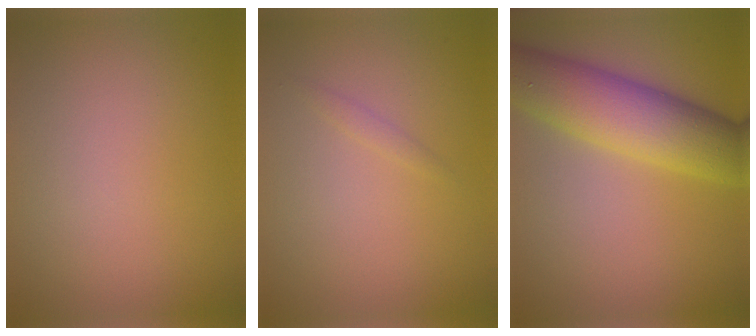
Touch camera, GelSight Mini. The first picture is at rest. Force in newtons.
{"total": 0.7, "press": 0.7, "slide": 0.0}
{"total": 8.7, "press": 8.7, "slide": 0.1}